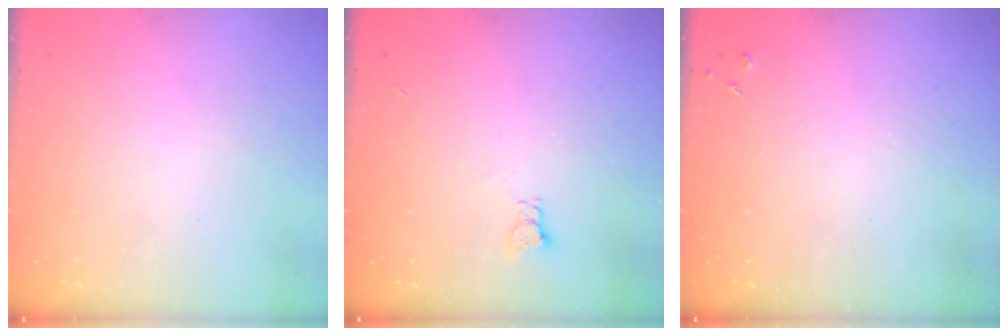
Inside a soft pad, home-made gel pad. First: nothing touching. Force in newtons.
{"total": 4.2, "press": 4.2, "slide": 0.6}
{"total": 2.8, "press": 2.7, "slide": 0.5}